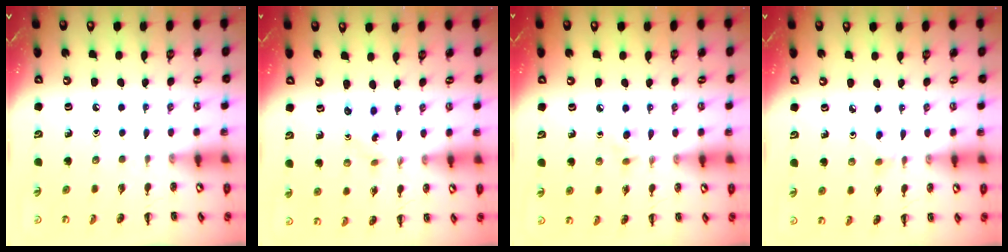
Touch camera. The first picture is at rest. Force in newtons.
{"total": 2.0, "press": 2.0, "slide": 0.6}
{"total": 3.9, "press": 3.7, "slide": 1.2}
{"total": 2.3, "press": 2.1, "slide": 0.9}